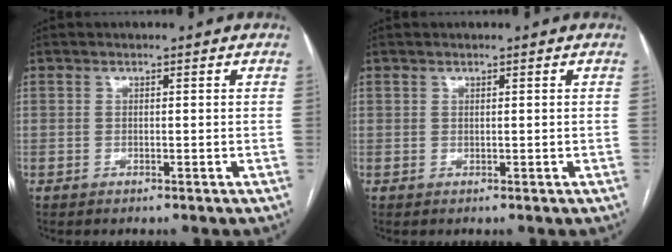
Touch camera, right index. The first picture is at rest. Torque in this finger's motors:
{"motor_torque": [-0.04, 0.04, 0.00, 0.00]}